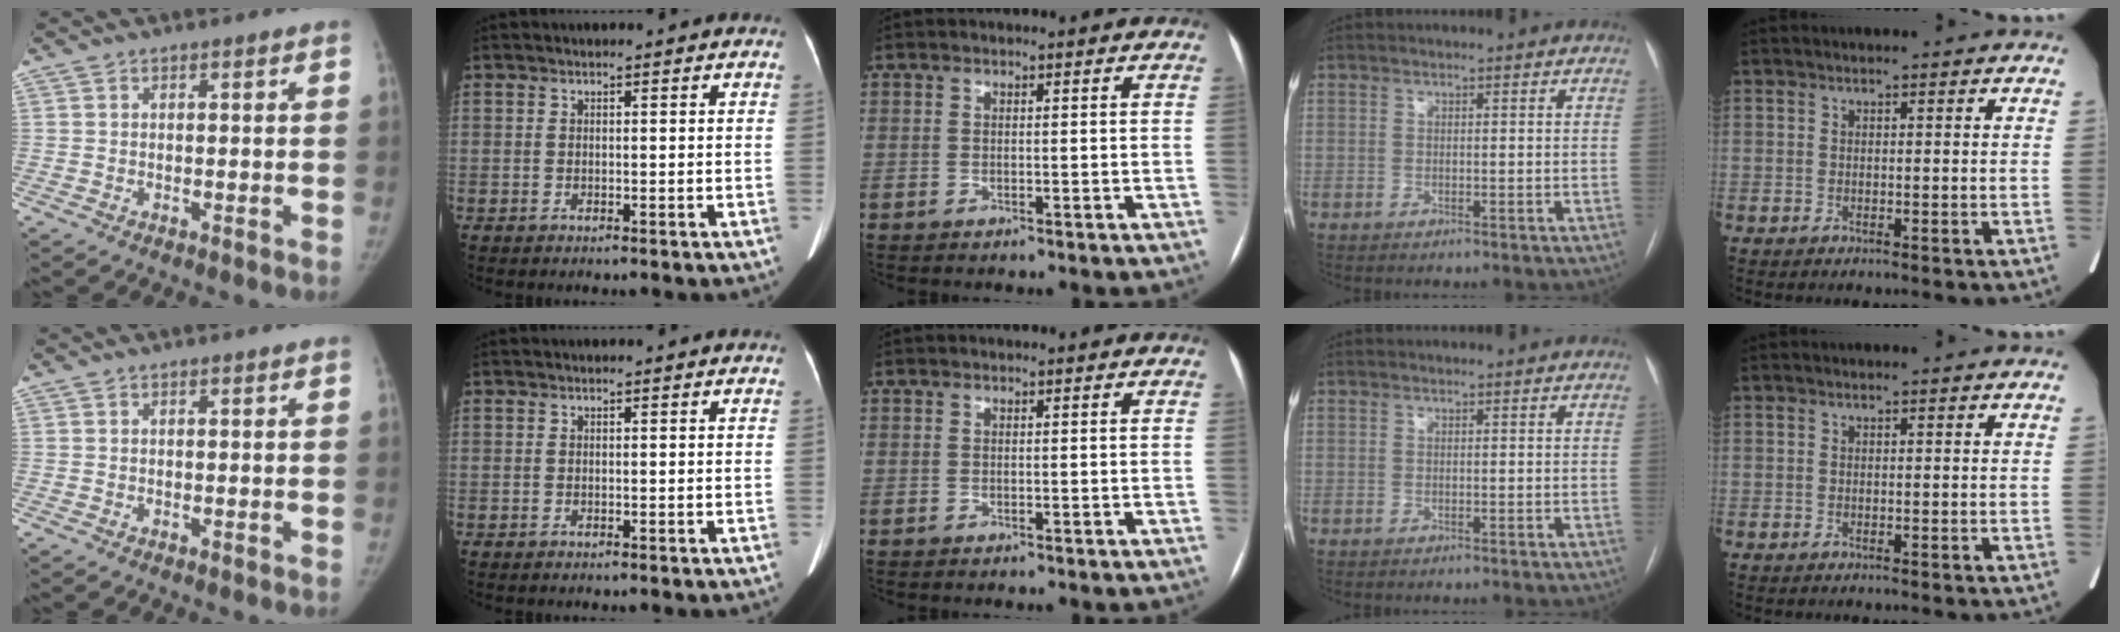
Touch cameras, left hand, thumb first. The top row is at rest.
{}